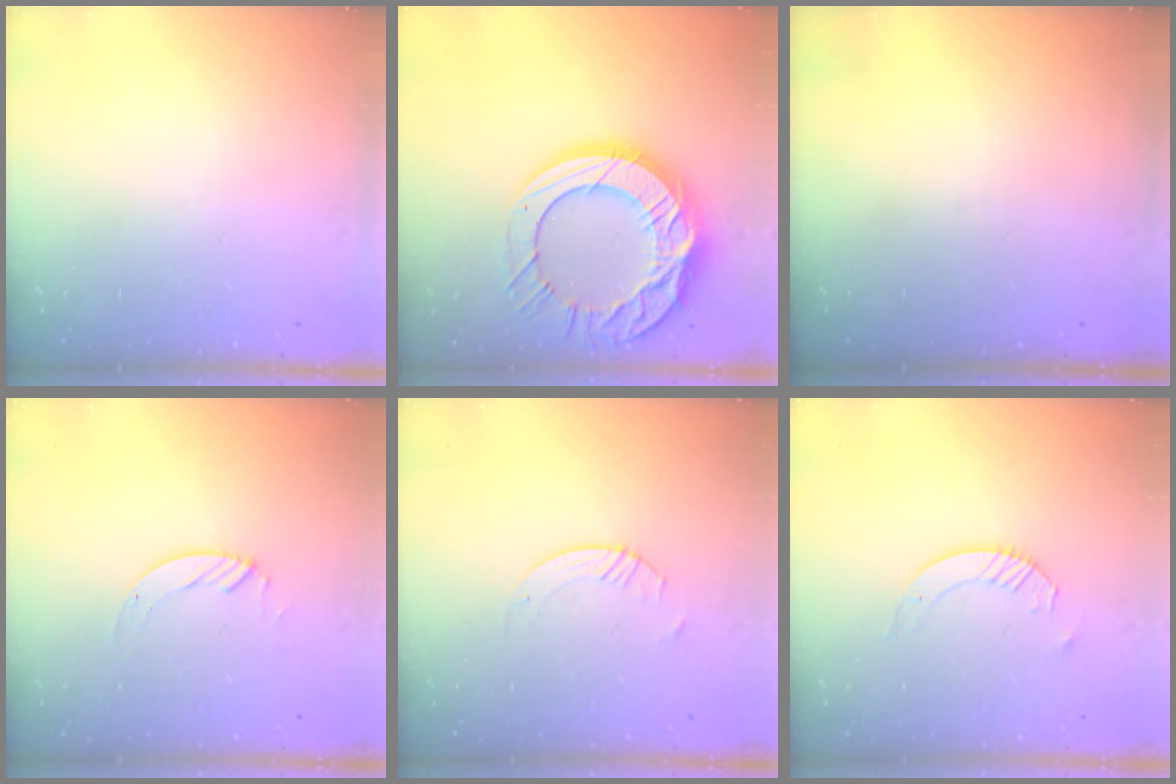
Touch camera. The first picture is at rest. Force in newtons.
{"total": 24.9, "press": 24.8, "slide": 2.4}
{"total": 0.0}
{"total": 2.1, "press": 2.1, "slide": 0.2}
{"total": 0.8, "press": 0.8, "slide": 0.2}
{"total": 4.1, "press": 4.1, "slide": 0.4}